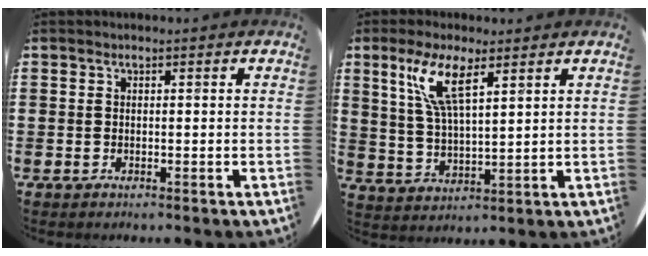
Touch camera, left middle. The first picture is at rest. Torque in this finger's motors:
{"motor_torque": [1.70, -0.44, 0.95, 0.21]}